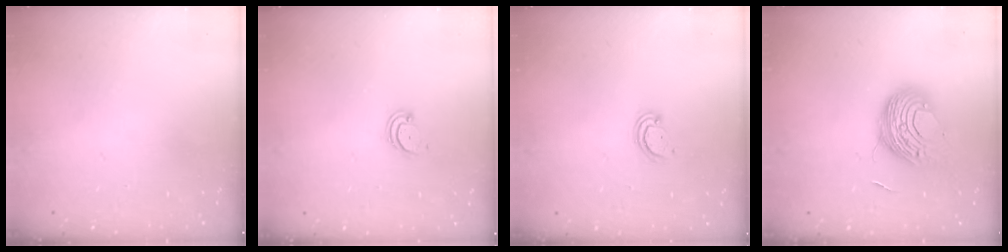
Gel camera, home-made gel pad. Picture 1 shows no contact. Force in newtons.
{"total": 2.2, "press": 2.2, "slide": 0.3}
{"total": 2.3, "press": 2.3, "slide": 0.3}
{"total": 10.4, "press": 10.4, "slide": 0.2}